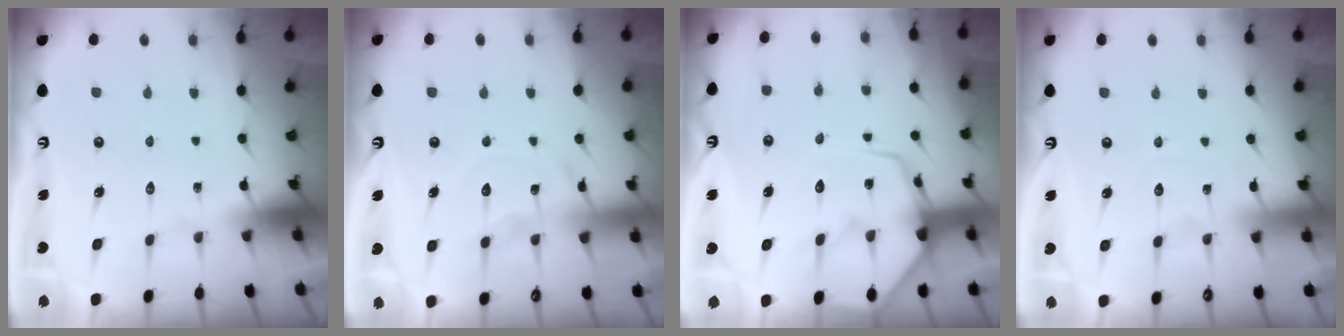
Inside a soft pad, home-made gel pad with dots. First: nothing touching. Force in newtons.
{"total": 11.9, "press": 11.8, "slide": 1.1}
{"total": 11.4, "press": 11.4, "slide": 1.0}
{"total": 4.4, "press": 4.4, "slide": 0.5}